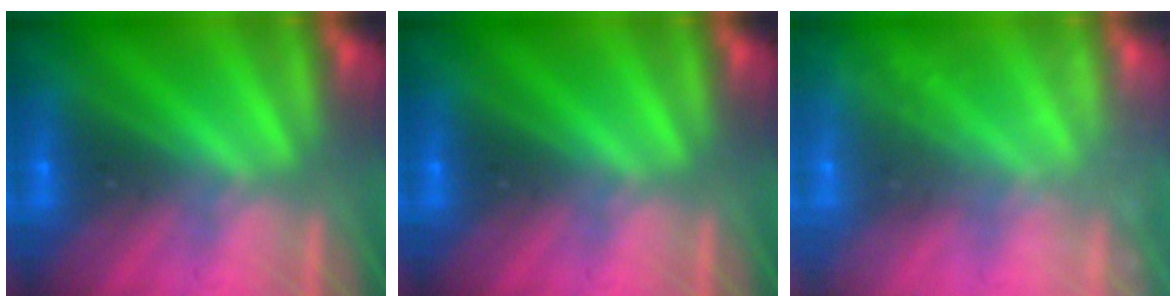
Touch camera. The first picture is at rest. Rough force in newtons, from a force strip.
{"total": 0.0}
{"total": 2.4}